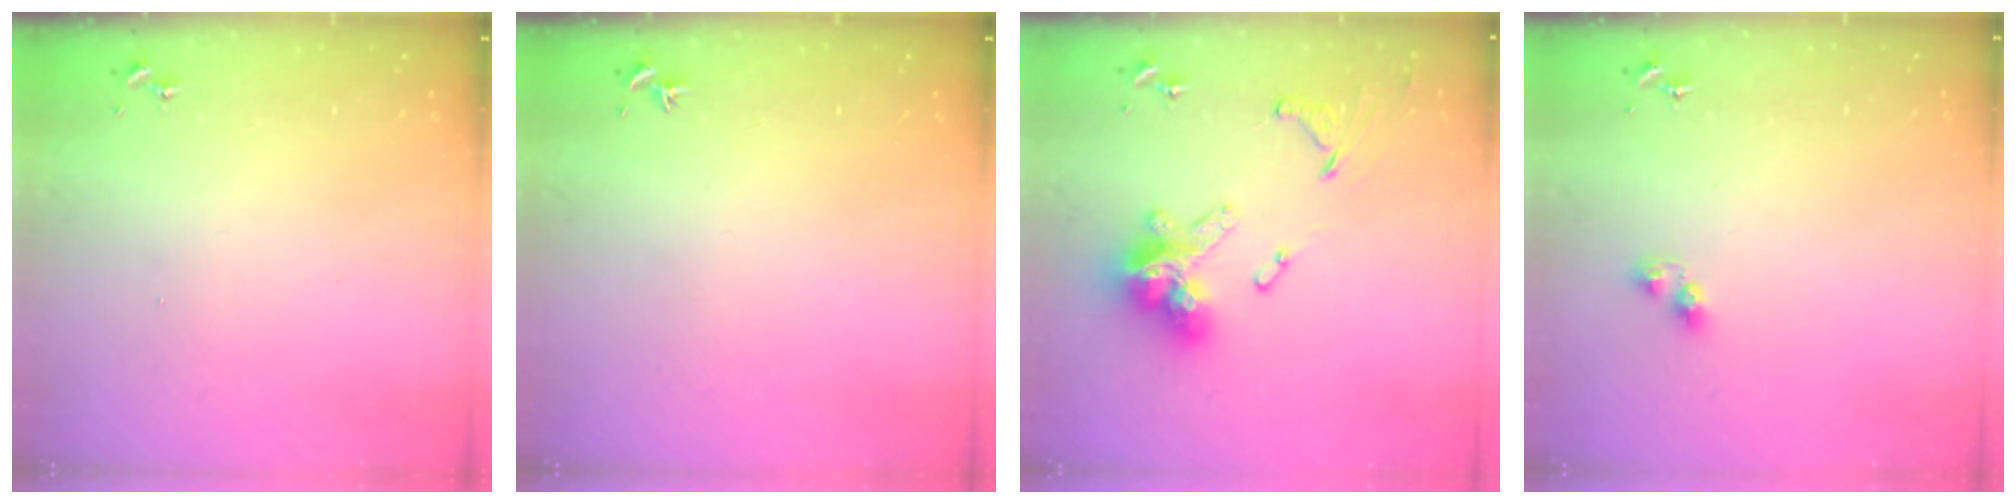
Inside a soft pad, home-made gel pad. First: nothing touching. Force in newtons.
{"total": 0.0}
{"total": 18.7, "press": 18.6, "slide": 1.9}
{"total": 5.9, "press": 5.9, "slide": 0.5}